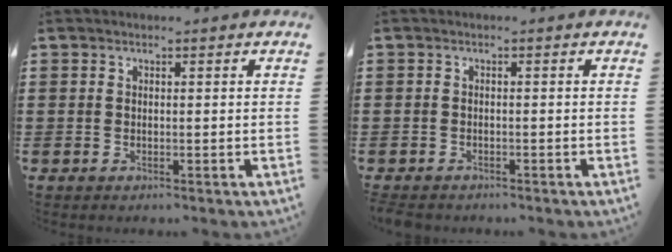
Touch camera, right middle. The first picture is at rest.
{"total": 1.0, "force": [-0.9, 0.4, 0.0], "torque": [-0.003, 0.000, -0.021]}